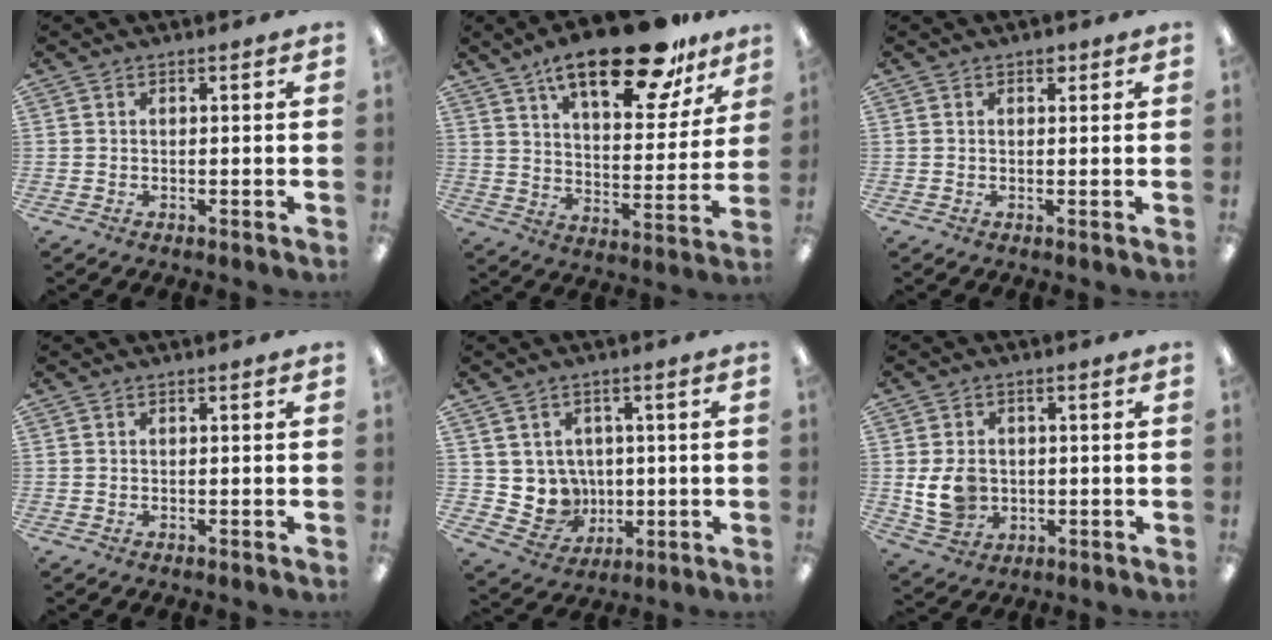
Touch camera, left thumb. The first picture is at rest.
{"total": 22.4, "force": [15.8, 8.1, 13.7], "torque": [-0.207, -0.091, 0.259]}
{"total": 1.3, "force": [0.8, 0.9, 0.6], "torque": [0.003, -0.004, 0.010]}
{"total": 0.0}
{"total": 6.7, "force": [2.1, 6.3, 0.5], "torque": [-0.022, -0.015, 0.051]}
{"total": 7.9, "force": [-0.3, 6.5, 4.6], "torque": [-0.097, 0.004, -0.004]}